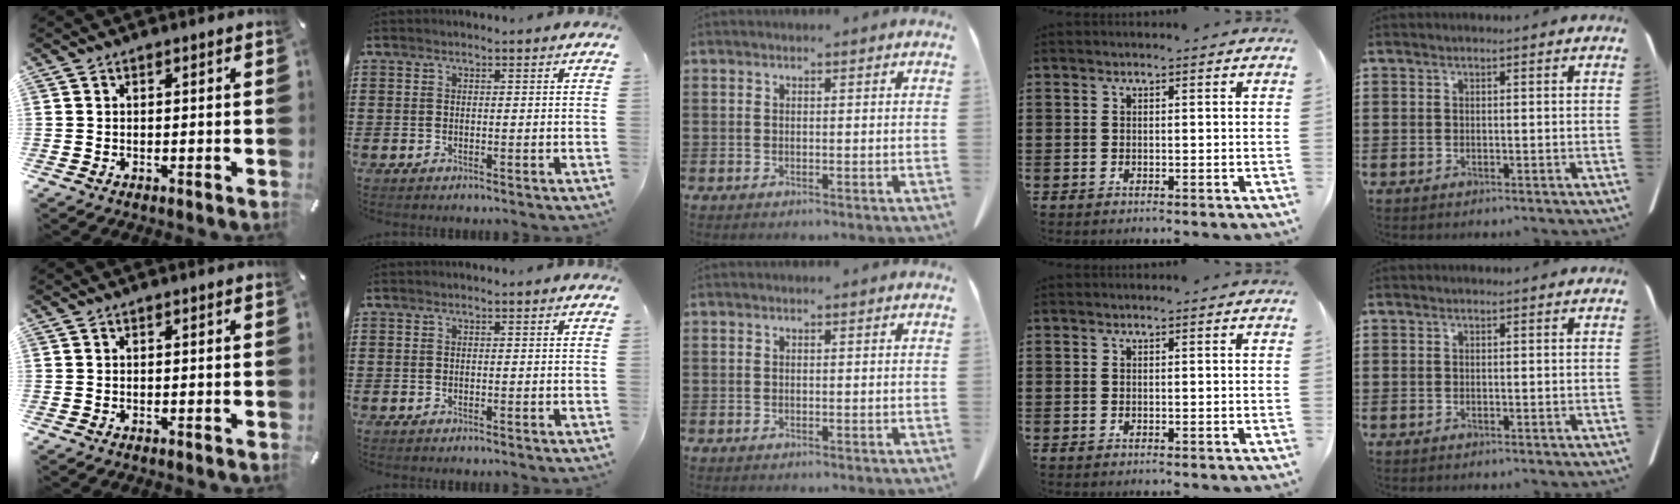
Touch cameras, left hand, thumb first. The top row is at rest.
{}